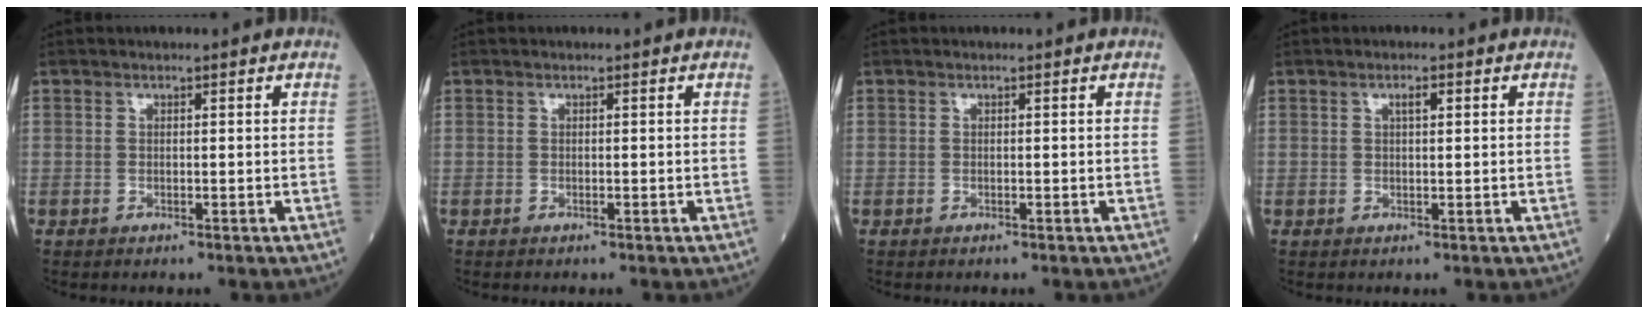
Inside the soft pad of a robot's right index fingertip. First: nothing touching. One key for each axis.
{"total": 0.0}
{"total": 0.0}
{"total": 1.4, "fx": 0.6, "fy": 0.4, "fz": 1.2, "tx": -0.022, "ty": 0.001, "tz": 0.008}